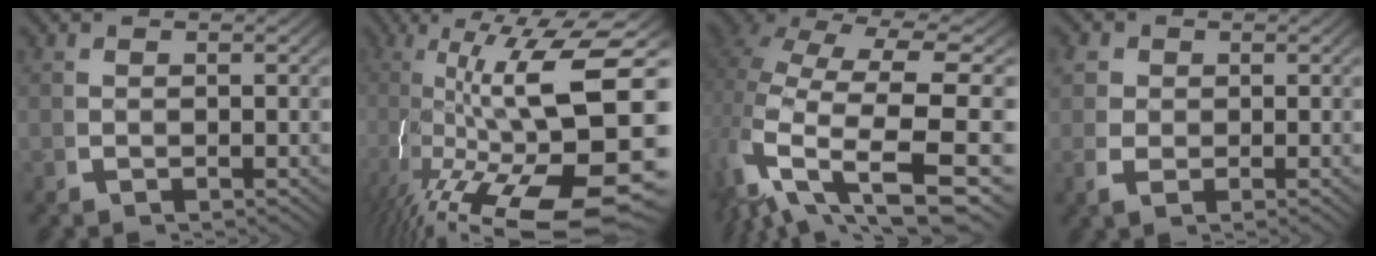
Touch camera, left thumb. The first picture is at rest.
{"total": 17.9, "force": [-3.4, 9.7, 14.7], "torque": [-0.284, -0.087, 0.005]}
{"total": 13.0, "force": [-0.6, 7.2, 10.8], "torque": [-0.252, -0.043, 0.014]}
{"total": 2.8, "force": [0.5, 2.2, 1.6], "torque": [-0.046, -0.012, 0.012]}